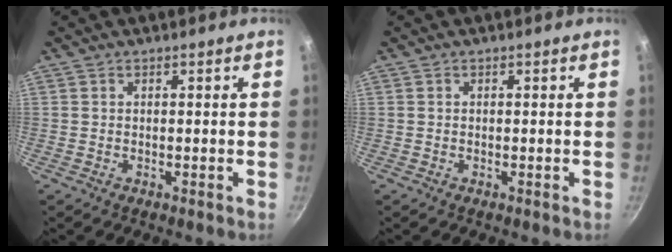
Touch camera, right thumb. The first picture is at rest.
{"total": 0.0}